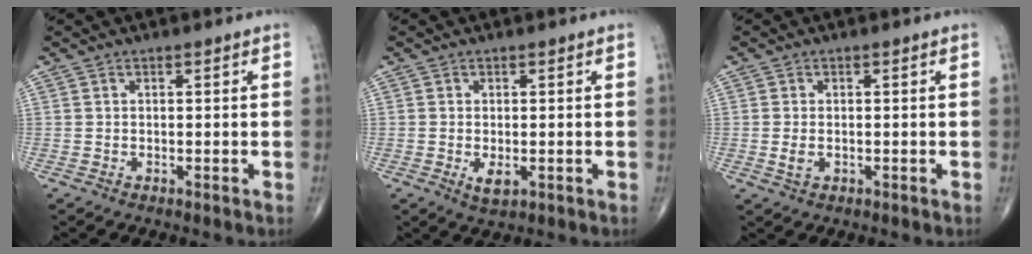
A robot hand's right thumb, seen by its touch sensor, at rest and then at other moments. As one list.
[{"total": 2.7, "force": [-0.7, 1.4, 2.3], "torque": [-0.038, -0.006, -0.008]}, {"total": 2.2, "force": [-0.3, 1.3, 1.6], "torque": [-0.034, -0.002, -0.006]}]